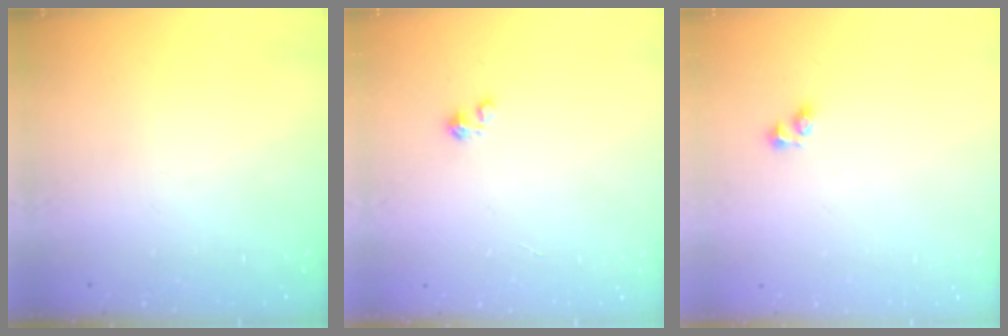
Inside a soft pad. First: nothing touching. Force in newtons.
{"total": 1.3, "press": 1.3, "slide": 0.3}
{"total": 2.9, "press": 2.6, "slide": 1.3}